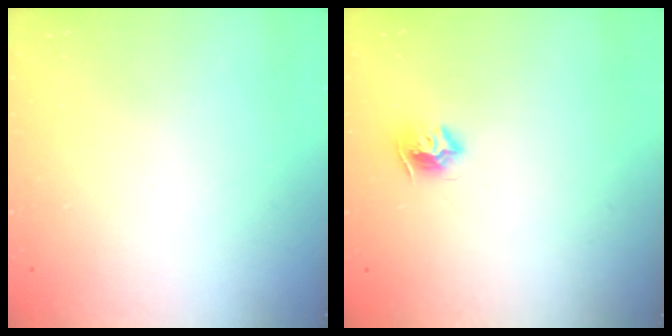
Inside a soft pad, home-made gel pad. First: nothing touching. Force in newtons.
{"total": 8.1, "press": 8.1, "slide": 0.2}